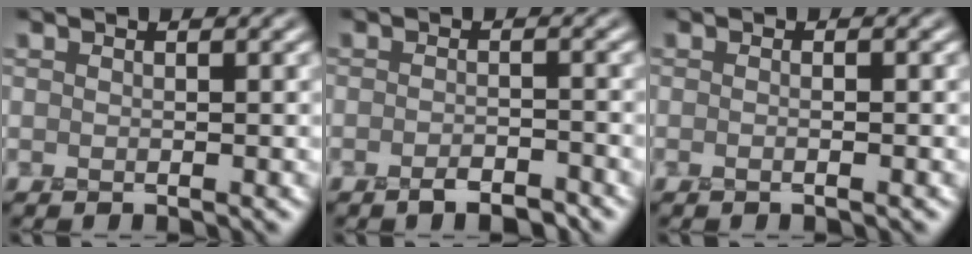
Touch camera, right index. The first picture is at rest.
{"total": 2.2, "force": [-1.9, 0.5, 1.0], "torque": [-0.015, -0.001, -0.034]}
{"total": 0.8, "force": [-0.4, 0.3, 0.7], "torque": [-0.011, -0.006, -0.009]}